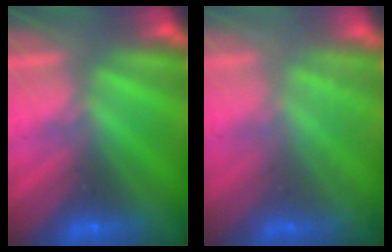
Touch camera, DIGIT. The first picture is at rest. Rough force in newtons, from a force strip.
{"total": 1.8}